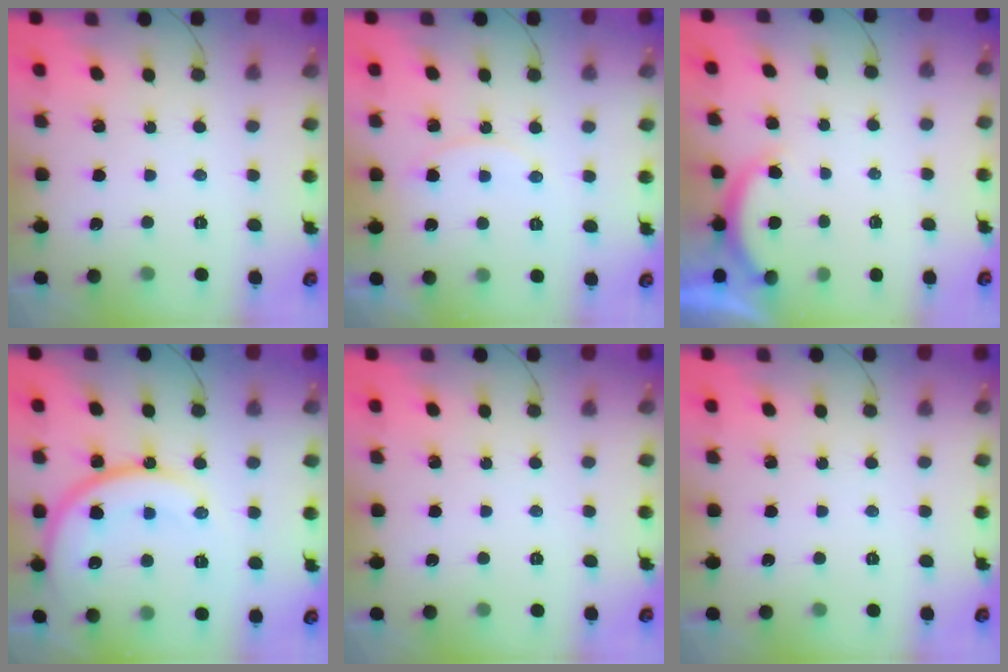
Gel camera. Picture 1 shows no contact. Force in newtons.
{"total": 5.1, "press": 5.1, "slide": 0.7}
{"total": 2.5, "press": 2.4, "slide": 0.6}
{"total": 18.0, "press": 18.0, "slide": 1.4}
{"total": 0.0}
{"total": 0.0}